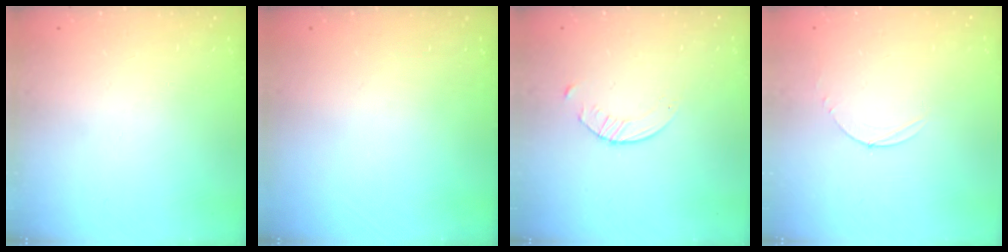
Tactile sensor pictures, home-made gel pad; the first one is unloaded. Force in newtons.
{"total": 0.0}
{"total": 2.8, "press": 2.7, "slide": 0.3}
{"total": 2.8, "press": 2.8, "slide": 0.3}